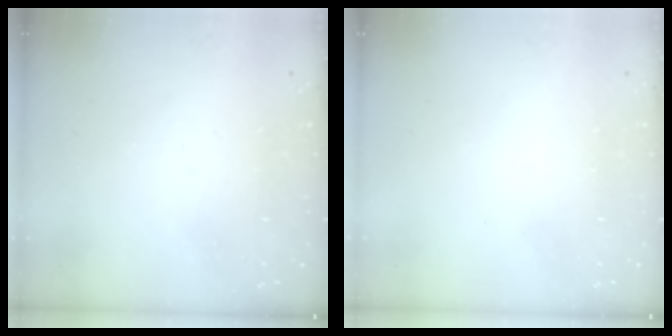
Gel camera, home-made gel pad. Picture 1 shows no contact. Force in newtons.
{"total": 1.5, "press": 1.5, "slide": 0.1}